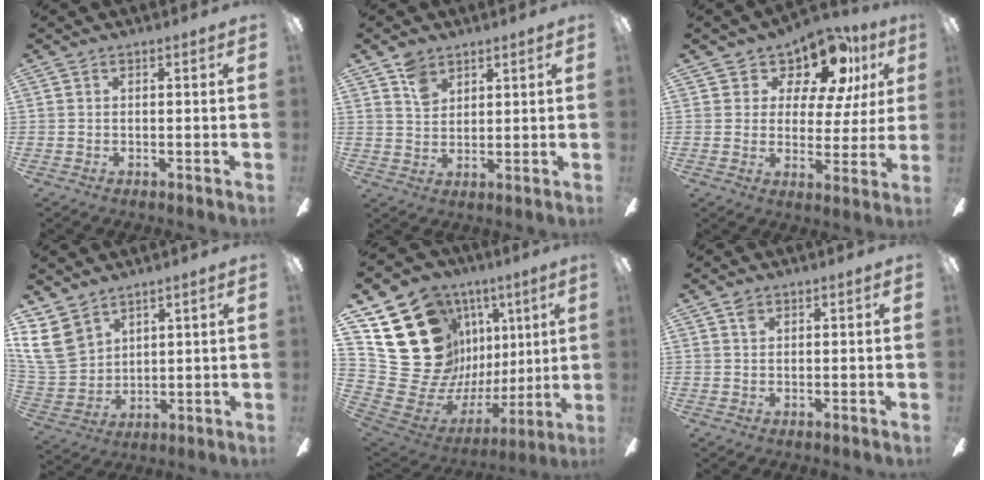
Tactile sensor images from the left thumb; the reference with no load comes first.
{"total": 5.0, "force": [3.6, 3.1, 1.8], "torque": [-0.030, -0.009, 0.066]}
{"total": 10.9, "force": [7.4, 6.0, 5.3], "torque": [-0.089, -0.044, 0.133]}
{"total": 11.0, "force": [6.7, 7.4, 4.7], "torque": [-0.128, -0.020, 0.132]}
{"total": 26.2, "force": [10.2, 20.7, 12.4], "torque": [-0.224, -0.085, 0.257]}
{"total": 1.3, "force": [0.9, 0.7, 0.6], "torque": [-0.015, 0.000, 0.017]}